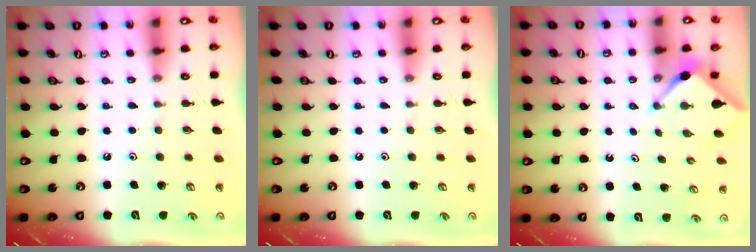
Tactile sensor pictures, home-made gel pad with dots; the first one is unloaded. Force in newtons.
{"total": 0.0}
{"total": 3.0, "press": 3.0, "slide": 0.3}